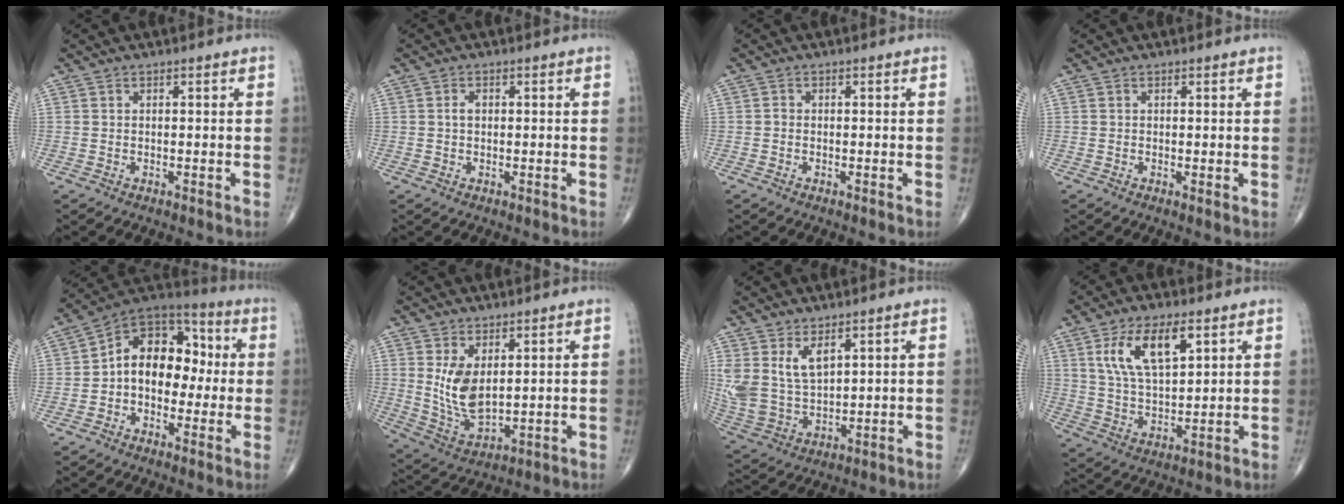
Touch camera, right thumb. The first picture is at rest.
{"total": 1.3, "force": [0.1, 0.9, 1.0], "torque": [-0.016, 0.005, 0.000]}
{"total": 0.5, "force": [-0.2, 0.4, 0.3], "torque": [-0.002, 0.001, -0.008]}
{"total": 0.8, "force": [0.1, 0.2, 0.7], "torque": [-0.015, -0.004, -0.001]}
{"total": 14.2, "force": [-0.2, 10.0, 10.1], "torque": [-0.115, 0.048, -0.019]}
{"total": 8.7, "force": [2.2, 4.6, 7.0], "torque": [-0.129, -0.023, 0.060]}
{"total": 9.2, "force": [4.4, 4.8, 6.5], "torque": [-0.125, -0.019, 0.103]}
{"total": 11.6, "force": [5.1, 5.1, 9.1], "torque": [-0.160, -0.016, 0.101]}